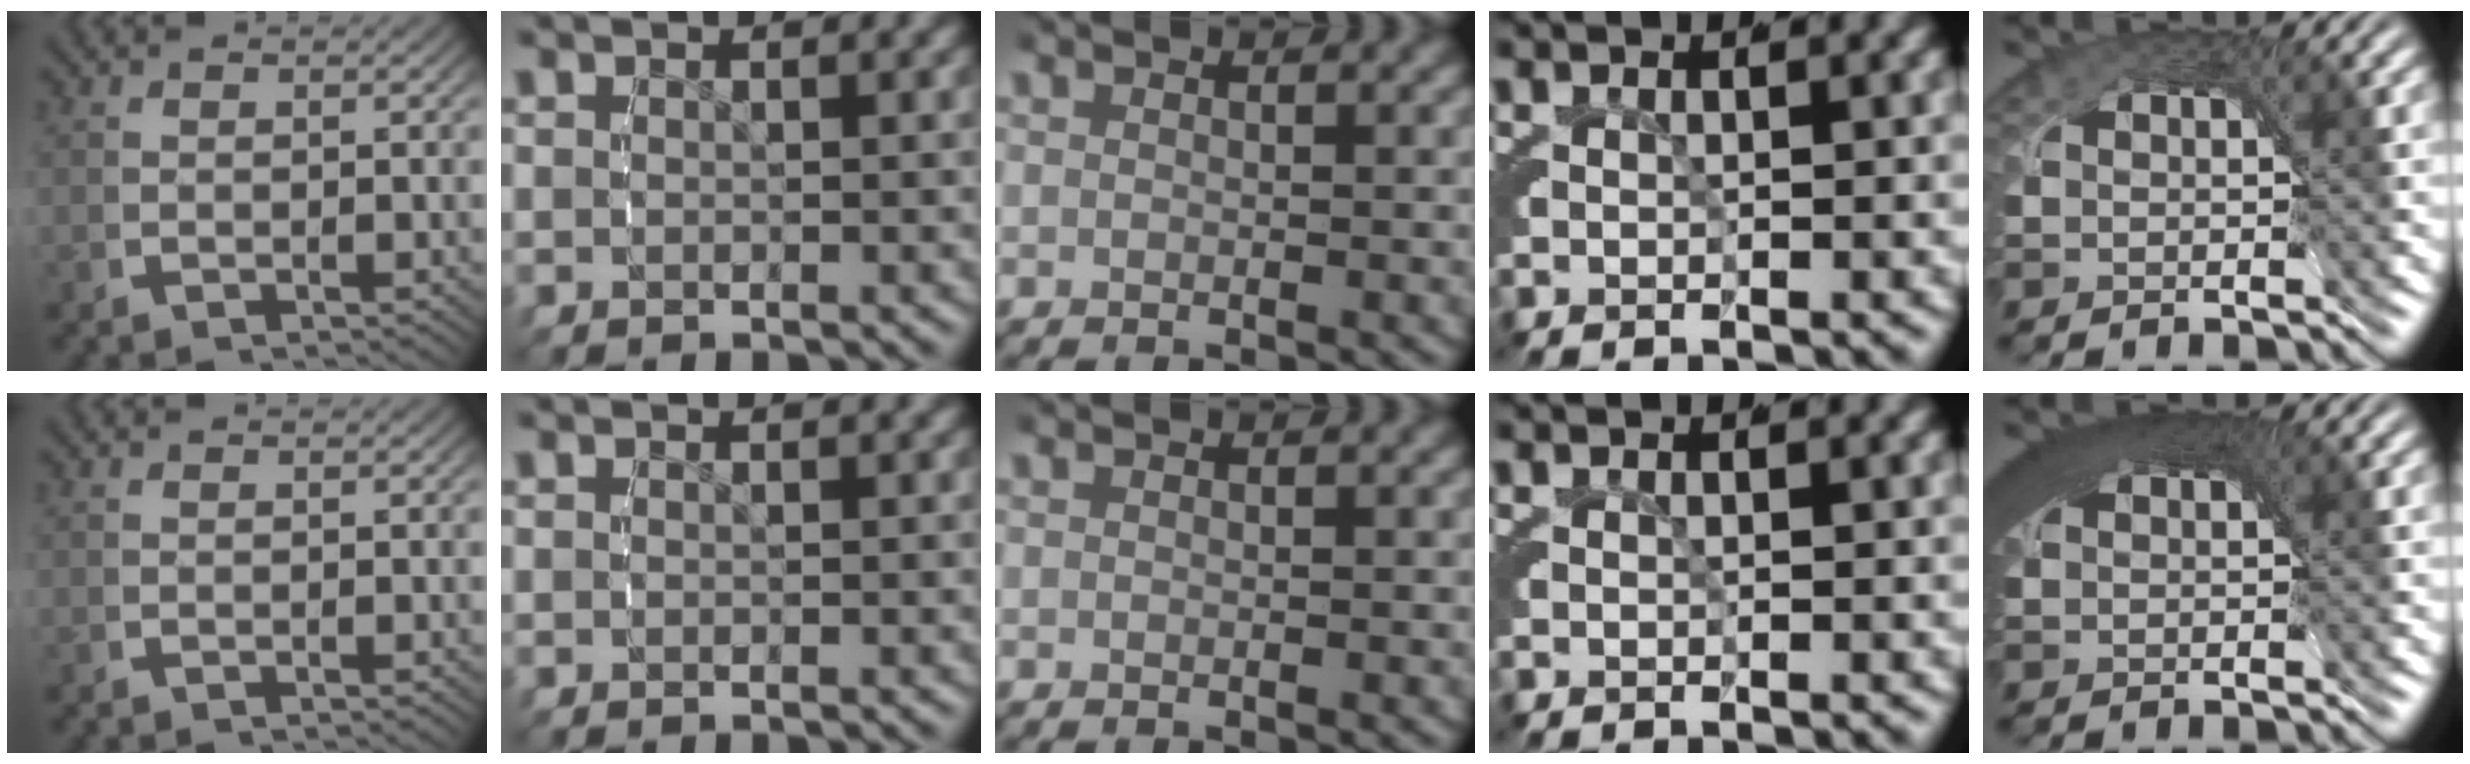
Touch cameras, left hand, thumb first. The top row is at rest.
{"little": {"total": 7.3, "force": [2.8, 3.5, 5.7], "torque": [-0.090, 0.016, 0.031]}}